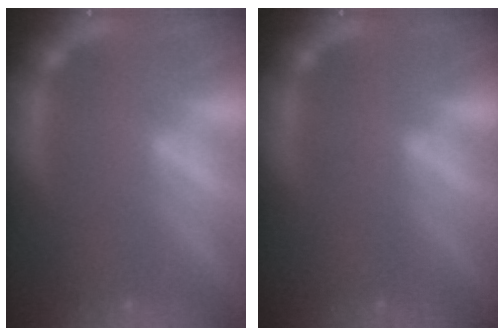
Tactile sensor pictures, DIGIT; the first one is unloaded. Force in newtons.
{"total": 0.0}